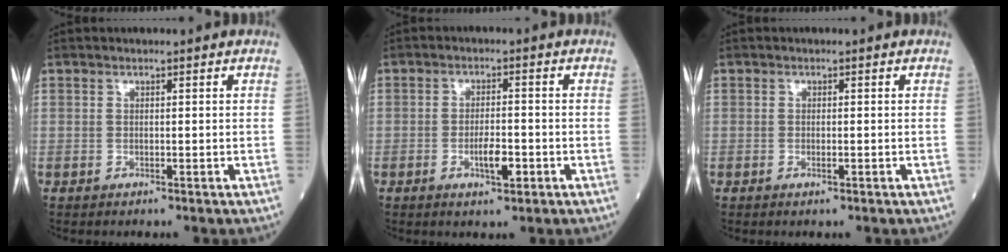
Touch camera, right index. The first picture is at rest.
{"total": 4.3, "force": [-1.6, 1.2, 3.9], "torque": [-0.069, 0.001, -0.025]}
{"total": 1.1, "force": [-0.4, 0.2, 1.0], "torque": [-0.020, -0.002, -0.007]}